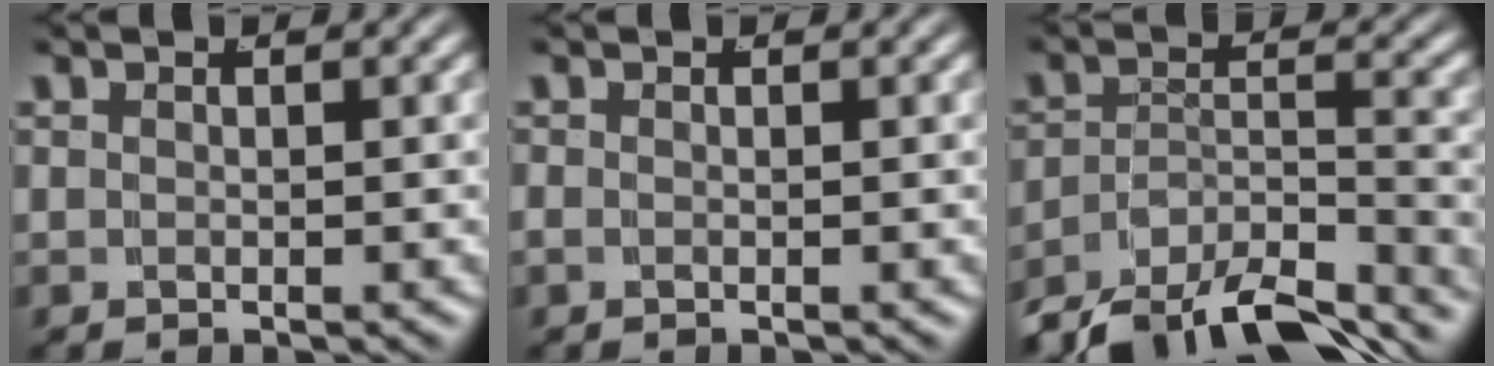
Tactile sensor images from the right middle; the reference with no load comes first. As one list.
[{"total": 0.8, "force": [-0.3, 0.7, 0.4], "torque": [-0.012, 0.000, -0.006]}, {"total": 10.3, "force": [-7.8, 4.3, 5.1], "torque": [-0.067, -0.020, -0.122]}]